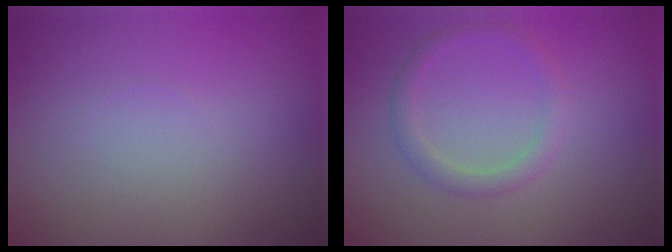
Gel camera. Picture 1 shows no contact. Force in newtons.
{"total": 1.7, "press": 1.7, "slide": 0.0}